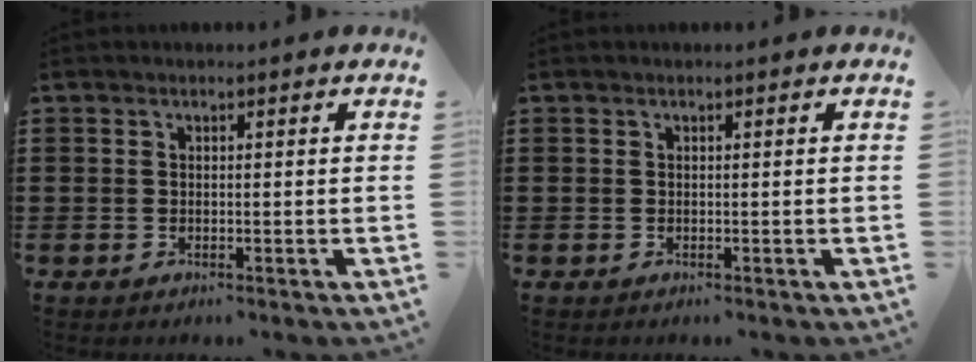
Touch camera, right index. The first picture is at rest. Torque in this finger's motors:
{"motor_torque": [0.55, 0.58, 0.00, 0.02]}